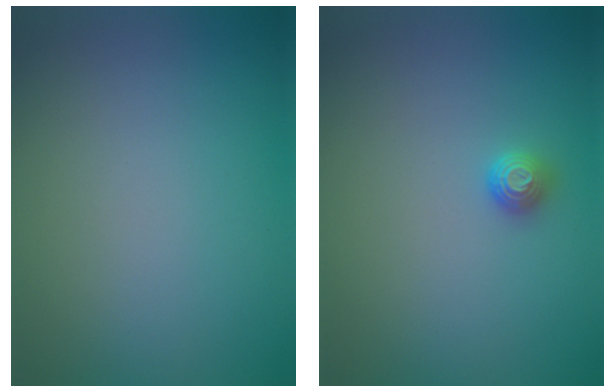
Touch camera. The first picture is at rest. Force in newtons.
{"total": 1.2, "press": 1.1, "slide": 0.4}